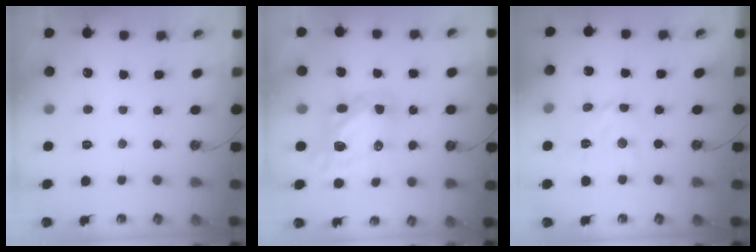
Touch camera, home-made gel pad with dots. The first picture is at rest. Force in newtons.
{"total": 12.0, "press": 11.9, "slide": 1.3}
{"total": 8.4, "press": 8.4, "slide": 0.5}